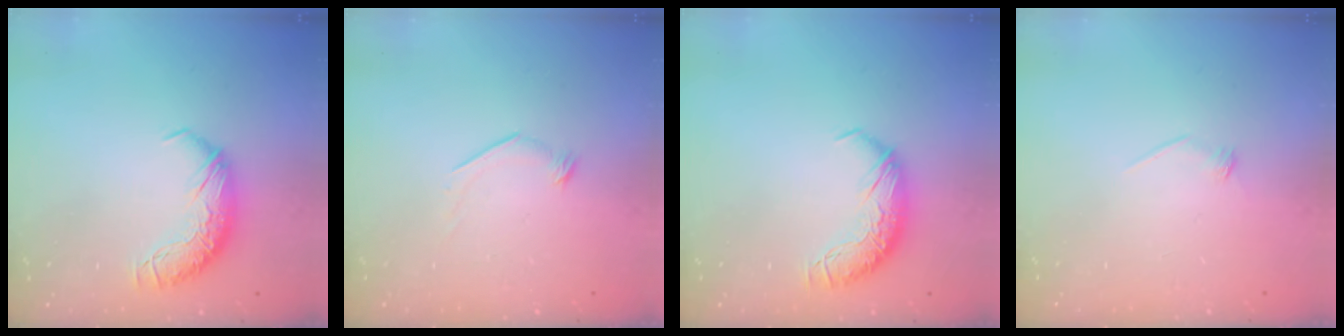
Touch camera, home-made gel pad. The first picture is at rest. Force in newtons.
{"total": 6.8, "press": 6.8, "slide": 0.7}
{"total": 0.0}
{"total": 7.3, "press": 7.2, "slide": 0.8}